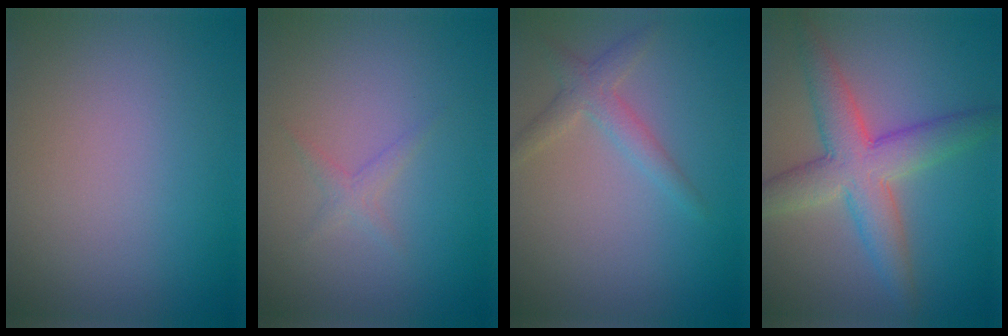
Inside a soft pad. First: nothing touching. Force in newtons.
{"total": 1.1, "press": 1.1, "slide": 0.1}
{"total": 2.2, "press": 2.2, "slide": 0.1}
{"total": 6.3, "press": 6.3, "slide": 0.3}